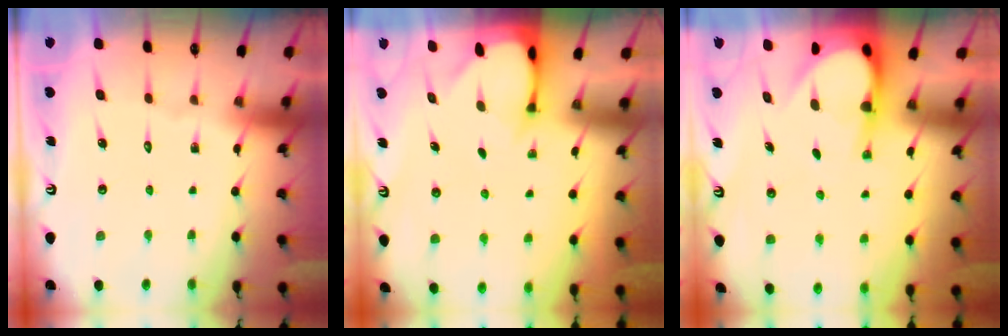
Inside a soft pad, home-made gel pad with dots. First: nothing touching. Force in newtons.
{"total": 2.0, "press": 2.0, "slide": 0.1}
{"total": 5.8, "press": 5.8, "slide": 0.8}